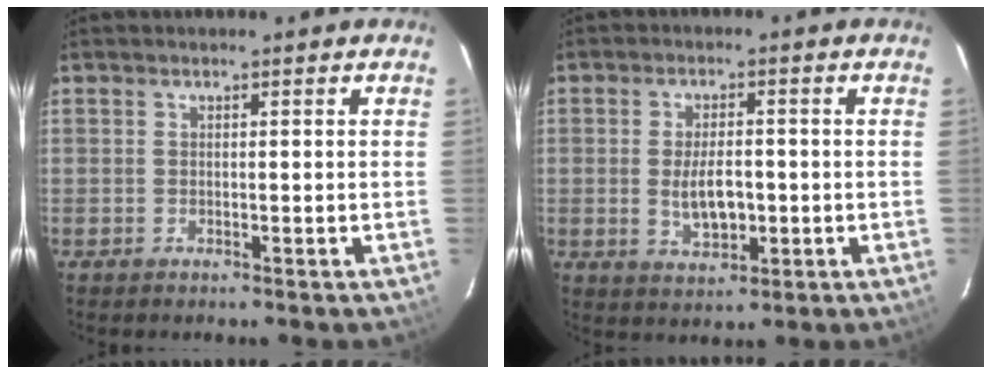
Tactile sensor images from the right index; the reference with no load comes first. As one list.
[{"total": 6.5, "force": [-0.9, 3.2, 5.6], "torque": [-0.107, -0.003, -0.008]}]